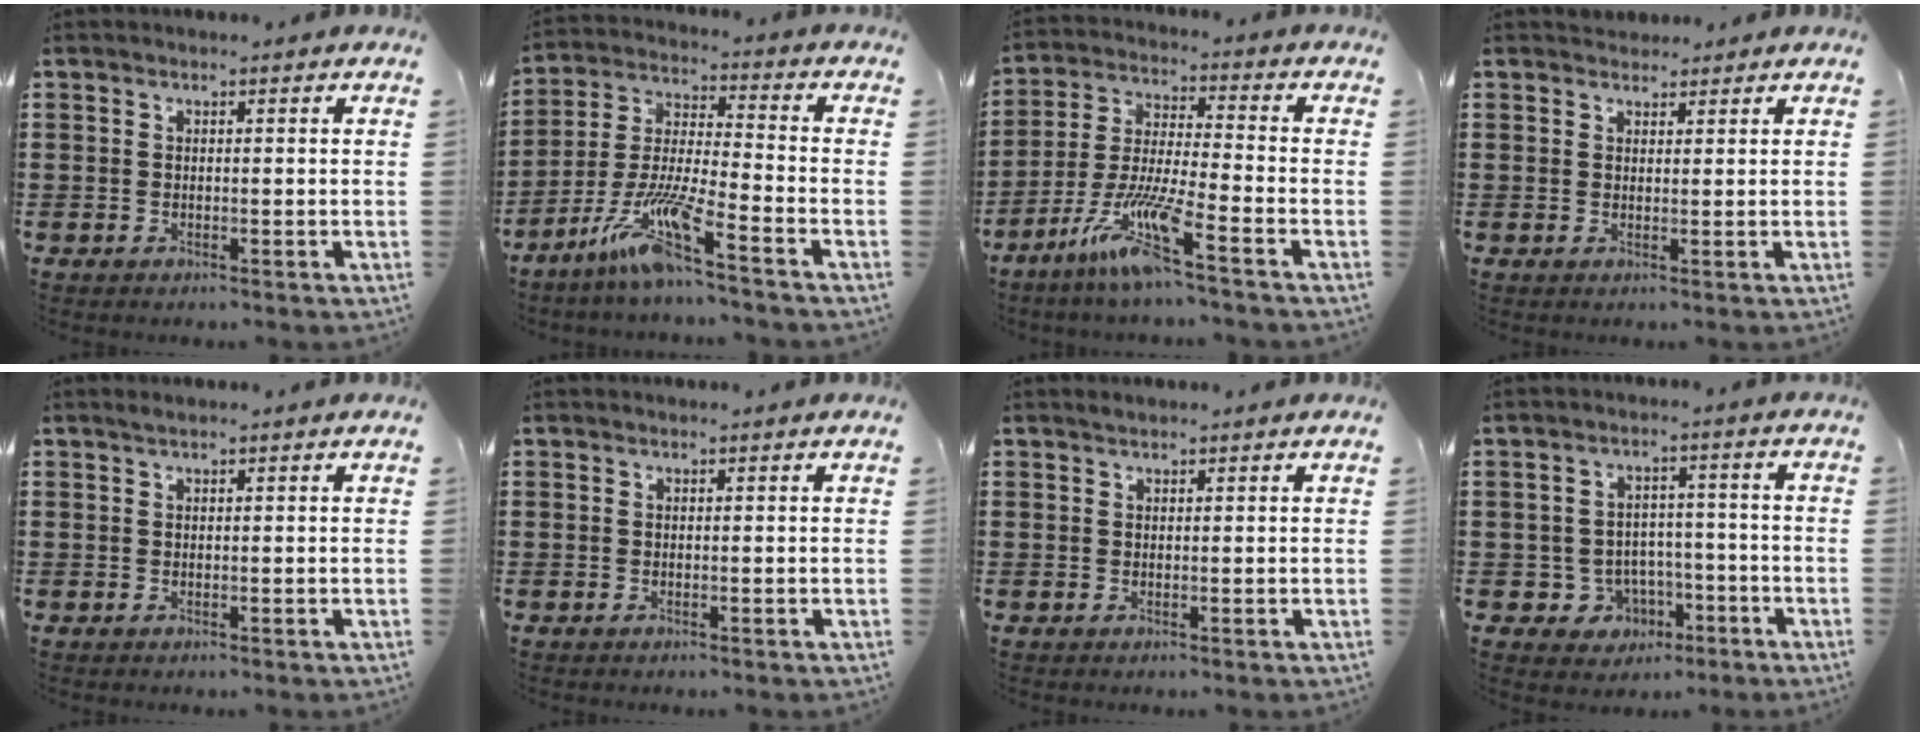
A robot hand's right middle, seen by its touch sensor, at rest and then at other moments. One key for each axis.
{"total": 10.6, "fx": -7.4, "fy": 0.5, "fz": 7.6, "tx": -0.174, "ty": -0.016, "tz": -0.152}
{"total": 9.9, "fx": -6.4, "fy": 0.6, "fz": 7.6, "tx": -0.163, "ty": -0.012, "tz": -0.128}
{"total": 1.8, "fx": 1.6, "fy": 0.9, "fz": -0.2, "tx": 0.008, "ty": 0.002, "tz": 0.030}
{"total": 0.6, "fx": 0.5, "fy": 0.1, "fz": 0.4, "tx": -0.008, "ty": 0.002, "tz": 0.008}
{"total": 0.0}
{"total": 0.5, "fx": 0.5, "fy": 0.2, "fz": 0.1, "tx": -0.003, "ty": 0.001, "tz": 0.009}
{"total": 4.7, "fx": -2.2, "fy": 4.0, "fz": 1.2, "tx": -0.034, "ty": 0.011, "tz": -0.042}